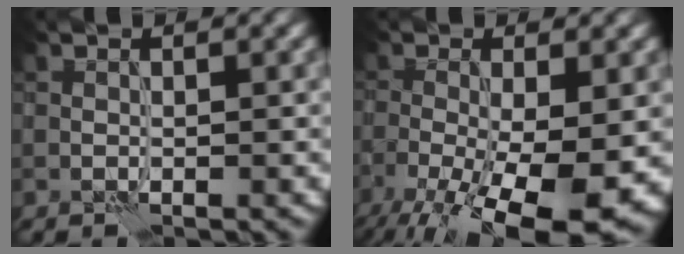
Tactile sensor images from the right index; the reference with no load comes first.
{"total": 12.7, "force": [-5.2, 4.6, 10.6], "torque": [-0.183, -0.029, -0.077]}